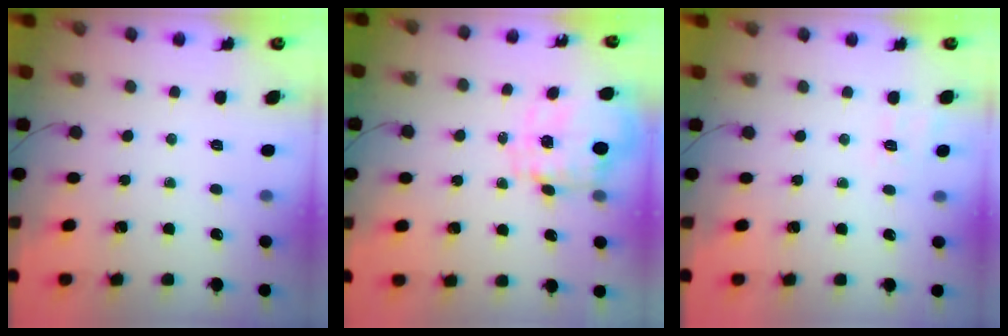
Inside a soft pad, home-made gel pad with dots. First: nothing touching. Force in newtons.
{"total": 2.9, "press": 2.7, "slide": 1.2}
{"total": 7.7, "press": 7.4, "slide": 2.2}